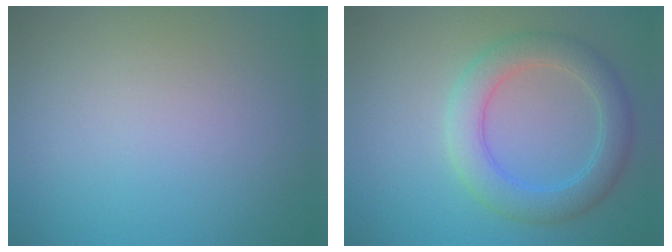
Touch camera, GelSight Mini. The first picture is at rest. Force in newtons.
{"total": 4.4, "press": 4.4, "slide": 0.2}